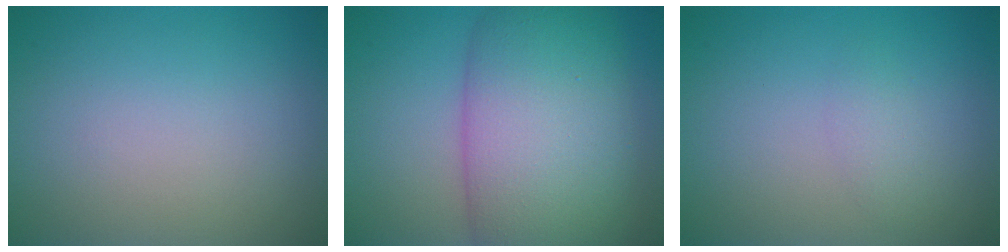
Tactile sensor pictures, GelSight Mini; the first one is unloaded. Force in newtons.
{"total": 12.8, "press": 12.8, "slide": 0.4}
{"total": 1.1, "press": 1.1, "slide": 0.1}